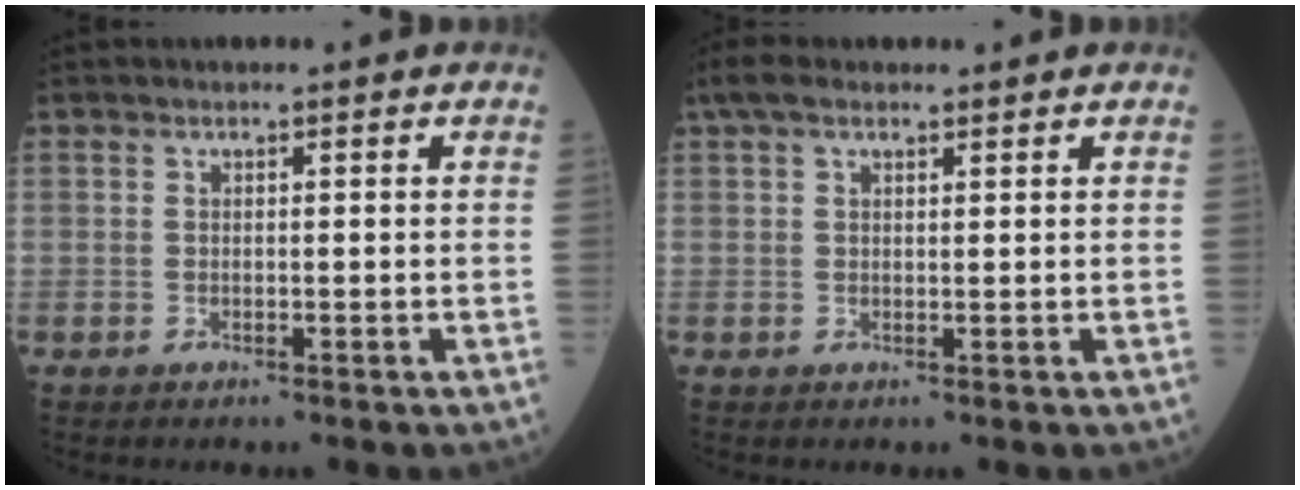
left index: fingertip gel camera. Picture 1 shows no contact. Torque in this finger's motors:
{"motor_torque": [0.12, -0.40, 0.18, 0.05]}